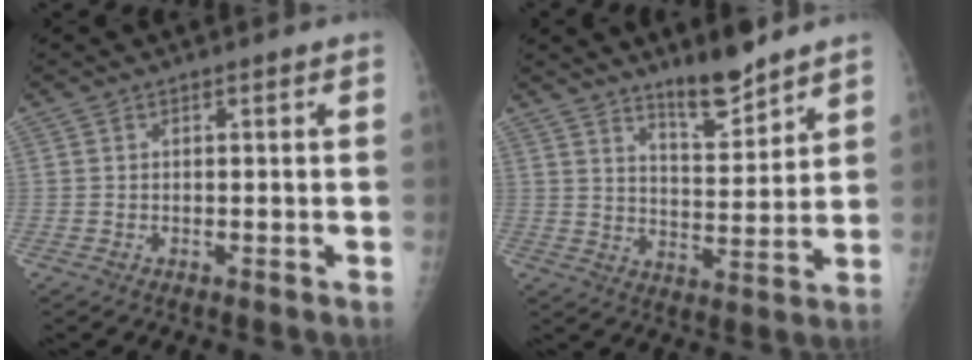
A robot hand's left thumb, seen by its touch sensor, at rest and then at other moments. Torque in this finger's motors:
{"motor_torque": [1.71, 0.27, 0.60, -0.82, 0.05]}